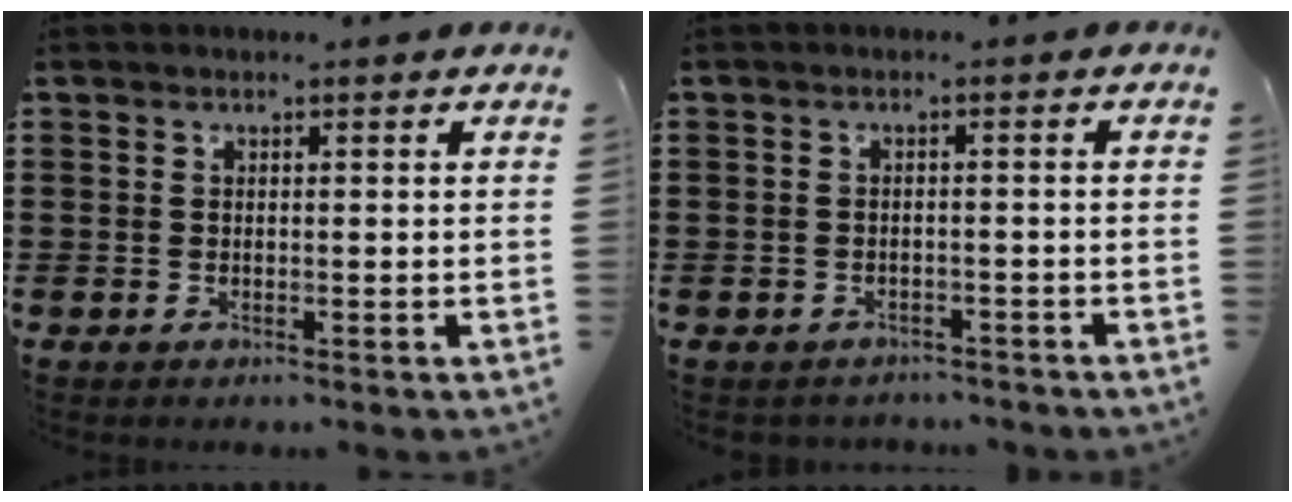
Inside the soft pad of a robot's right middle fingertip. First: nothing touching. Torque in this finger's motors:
{"motor_torque": [1.51, -0.63, 0.17, 0.11]}